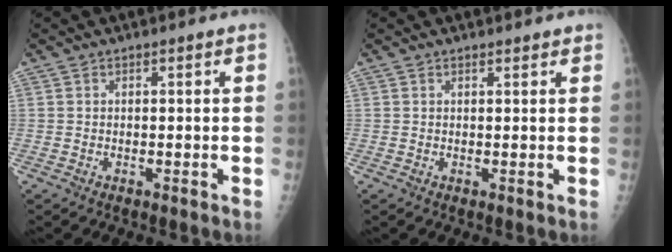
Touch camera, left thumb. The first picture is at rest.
{"total": 1.1, "force": [1.0, 0.4, 0.4], "torque": [-0.001, -0.004, 0.014]}